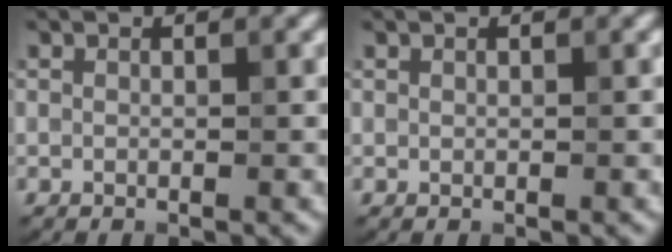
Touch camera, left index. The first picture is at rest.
{"total": 0.0}